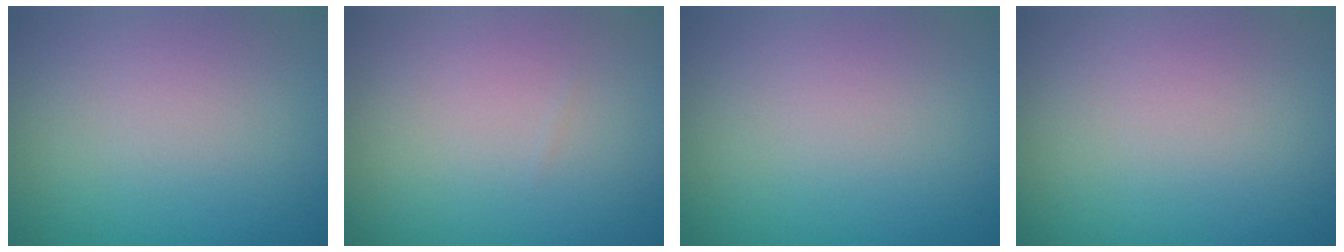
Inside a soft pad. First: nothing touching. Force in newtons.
{"total": 0.0}
{"total": 0.0}
{"total": 0.0}